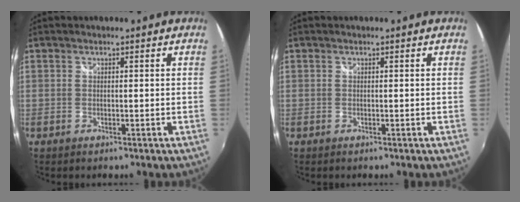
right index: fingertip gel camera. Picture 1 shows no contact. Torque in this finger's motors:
{"motor_torque": [0.00, 0.00, 0.00, 0.00]}